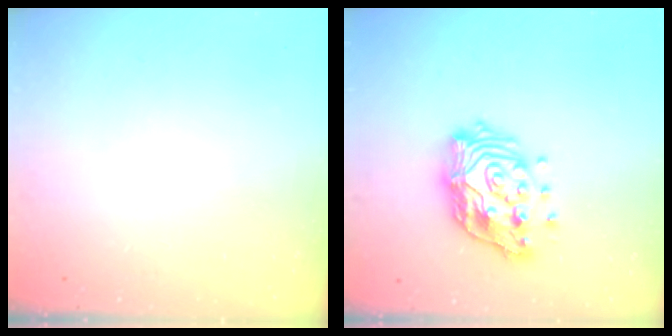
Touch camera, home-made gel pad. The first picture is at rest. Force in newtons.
{"total": 15.9, "press": 15.8, "slide": 1.5}